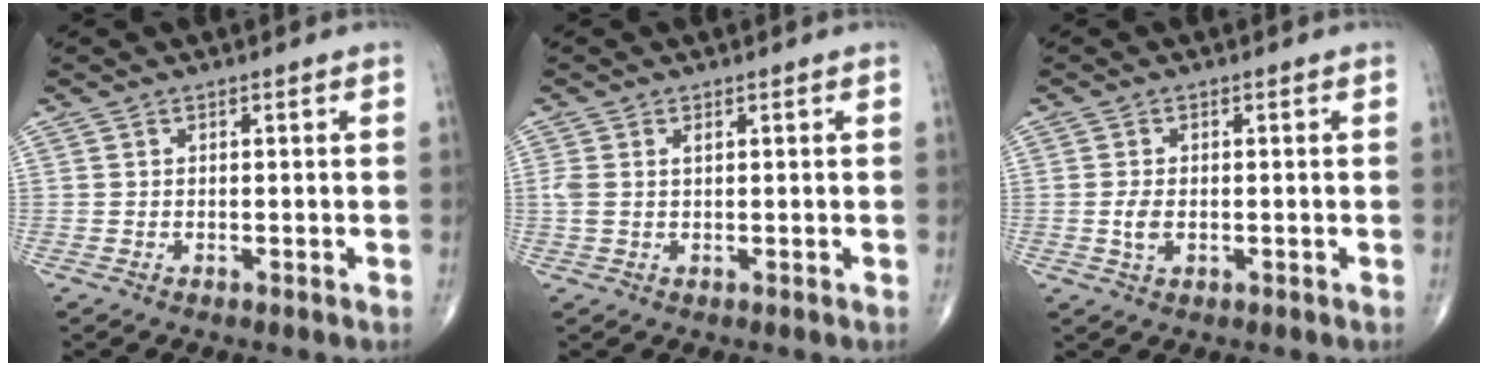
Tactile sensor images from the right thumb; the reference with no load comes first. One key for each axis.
{"total": 2.2, "fx": 0.6, "fy": 1.1, "fz": 1.8, "tx": -0.057, "ty": 0.012, "tz": 0.016}
{"total": 2.7, "fx": -0.3, "fy": 1.5, "fz": 2.2, "tx": -0.048, "ty": -0.004, "tz": -0.006}